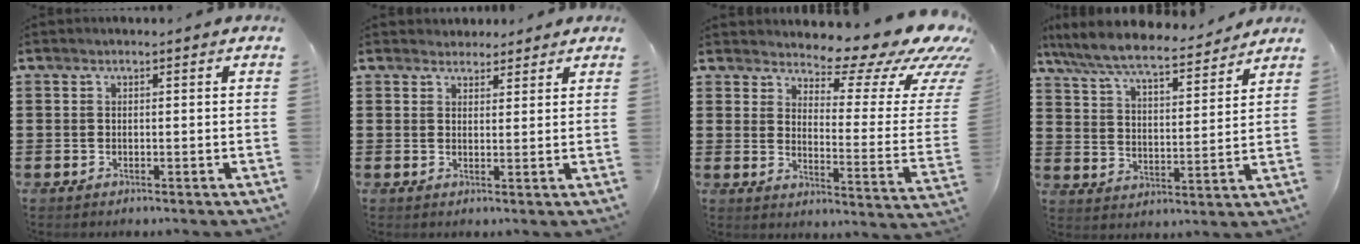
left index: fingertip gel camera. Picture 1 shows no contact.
{"total": 2.3, "force": [2.1, 1.0, 0.0], "torque": [-0.007, 0.004, 0.040]}
{"total": 9.9, "force": [7.8, 2.6, 5.5], "torque": [-0.081, -0.065, 0.126]}
{"total": 7.3, "force": [6.6, 0.6, 2.9], "torque": [-0.084, -0.038, 0.113]}